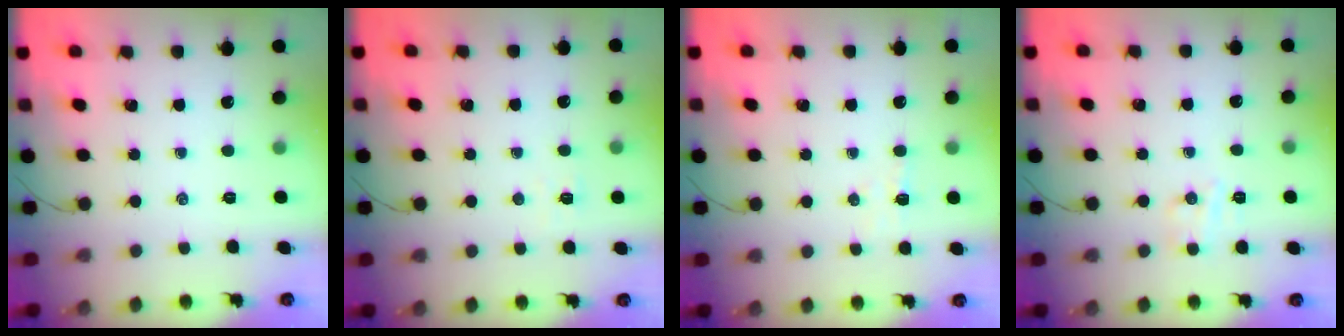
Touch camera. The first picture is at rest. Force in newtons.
{"total": 2.8, "press": 2.7, "slide": 0.8}
{"total": 3.5, "press": 3.4, "slide": 1.0}
{"total": 4.8, "press": 4.7, "slide": 0.9}